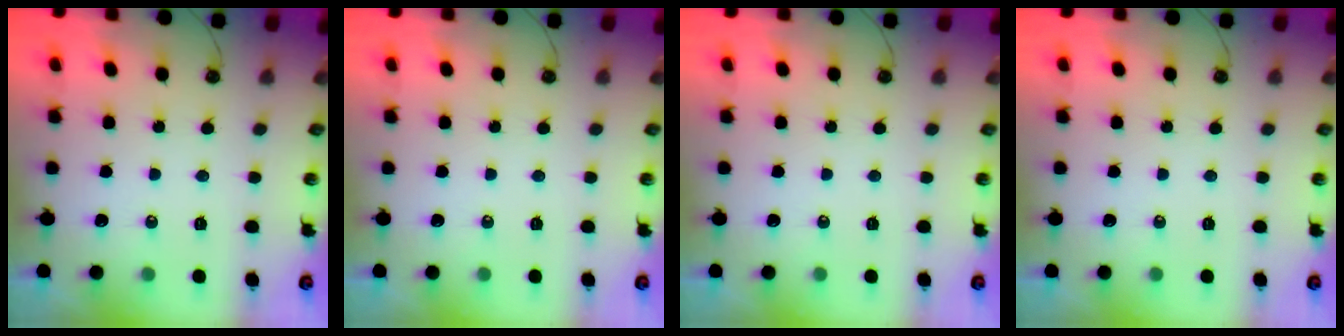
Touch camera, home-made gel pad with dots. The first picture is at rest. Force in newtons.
{"total": 0.0}
{"total": 0.0}
{"total": 0.0}